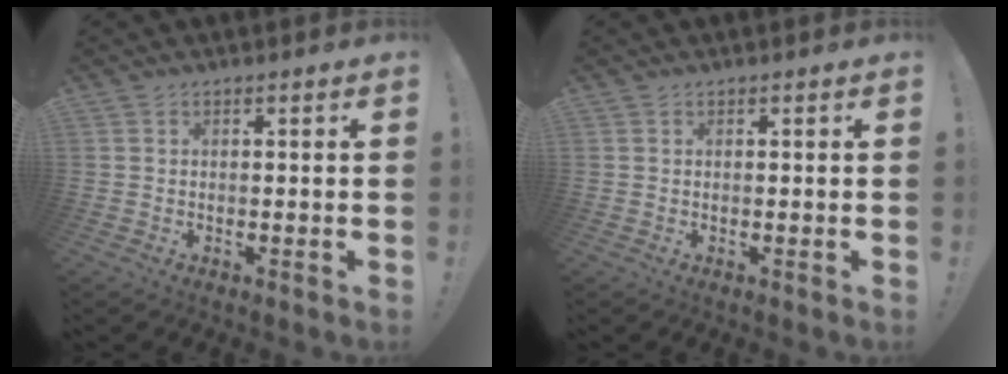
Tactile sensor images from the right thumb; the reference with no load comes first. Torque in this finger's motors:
{"motor_torque": [-0.03, 0.00, -0.05, 0.09, 0.00]}